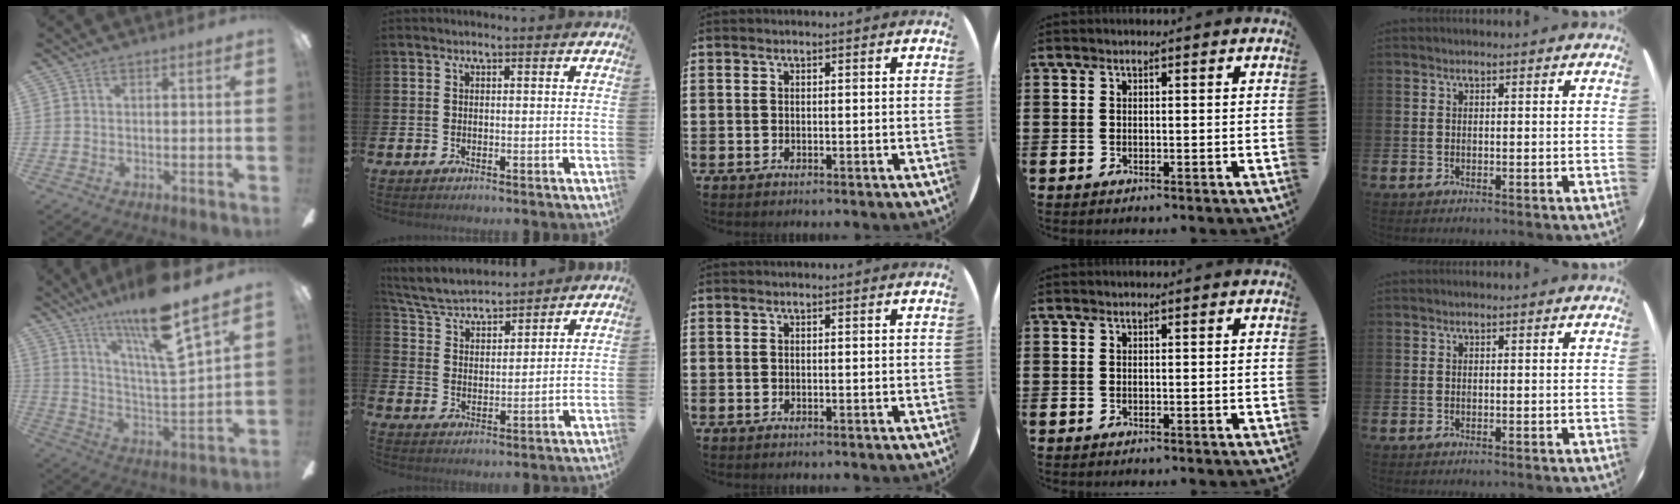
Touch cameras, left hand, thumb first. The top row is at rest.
{"thumb": {"total": 18.2, "force": [13.7, 2.1, 11.8], "torque": [-0.221, -0.082, 0.223]}, "index": {"total": 5.5, "force": [5.3, 1.0, 0.9], "torque": [-0.046, -0.035, 0.092]}}